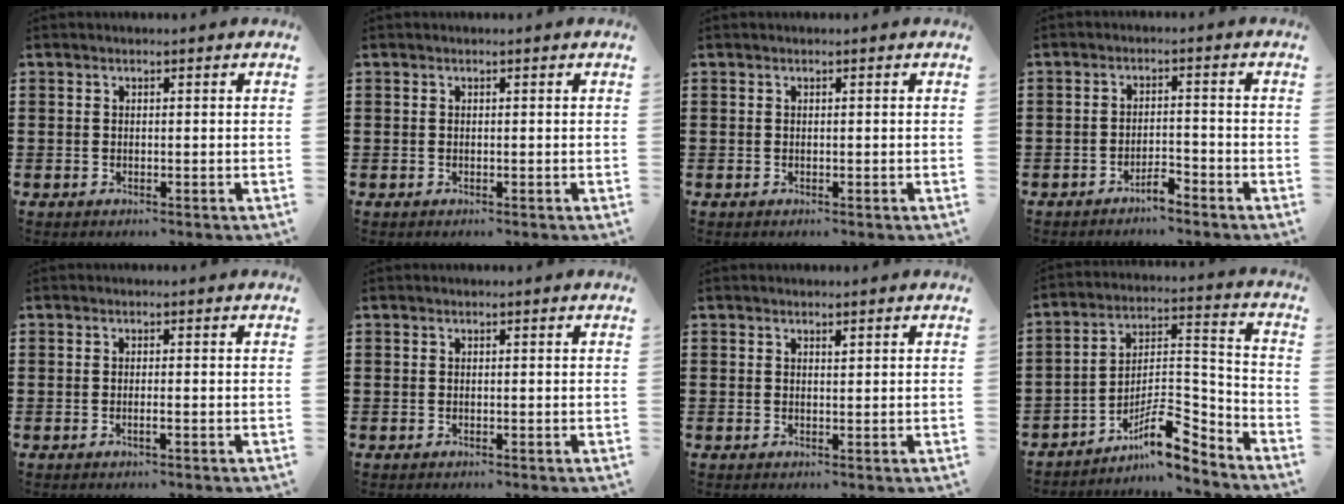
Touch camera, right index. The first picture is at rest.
{"total": 0.0}
{"total": 0.0}
{"total": 2.9, "force": [-2.6, 0.4, 1.0], "torque": [-0.023, 0.003, -0.052]}
{"total": 1.0, "force": [-0.5, 0.0, 0.9], "torque": [-0.015, -0.004, -0.008]}
{"total": 0.0}
{"total": 0.6, "force": [0.5, 0.2, 0.3], "torque": [-0.008, 0.001, 0.009]}
{"total": 10.6, "force": [-7.9, 3.2, 6.2], "torque": [-0.107, 0.017, -0.148]}